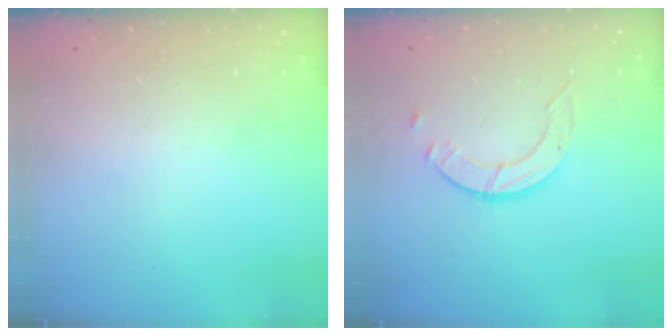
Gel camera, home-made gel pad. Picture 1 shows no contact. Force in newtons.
{"total": 3.5, "press": 3.5, "slide": 0.2}